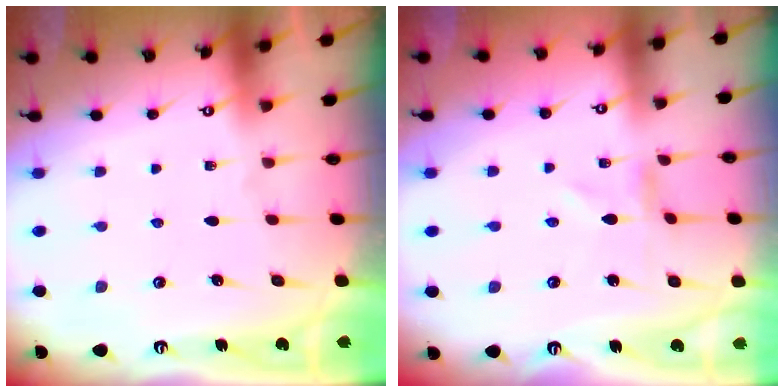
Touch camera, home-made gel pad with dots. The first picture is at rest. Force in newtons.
{"total": 0.6, "press": 0.5, "slide": 0.2}